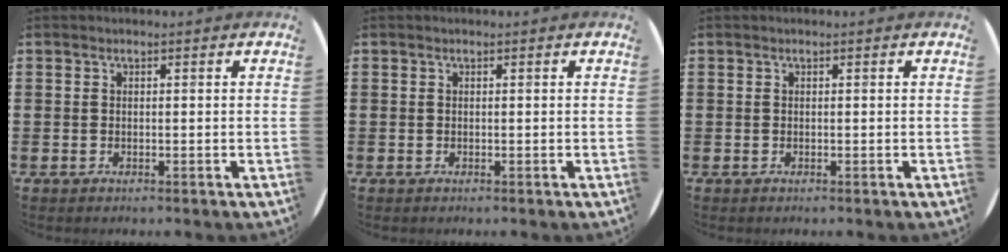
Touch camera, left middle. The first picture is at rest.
{"total": 0.0}
{"total": 0.0}